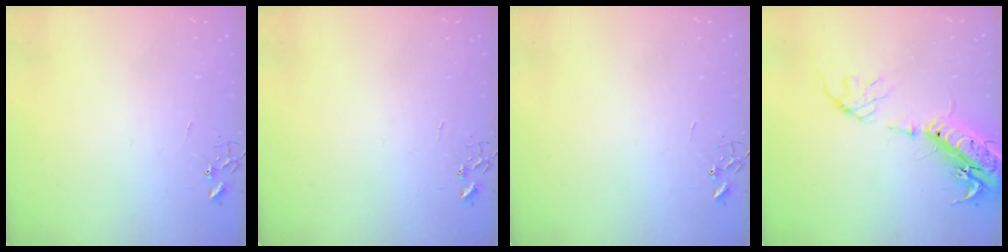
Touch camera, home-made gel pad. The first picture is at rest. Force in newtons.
{"total": 0.0}
{"total": 0.0}
{"total": 19.6, "press": 19.1, "slide": 4.3}